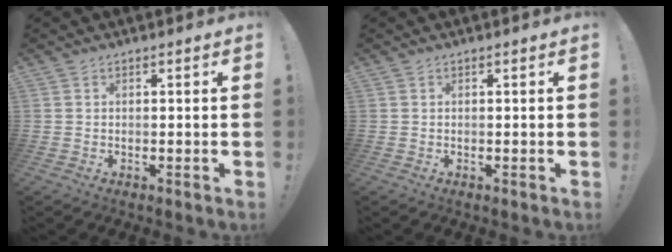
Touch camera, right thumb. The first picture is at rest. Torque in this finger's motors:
{"motor_torque": [-0.10, 0.04, 0.02, -0.02, 0.03]}